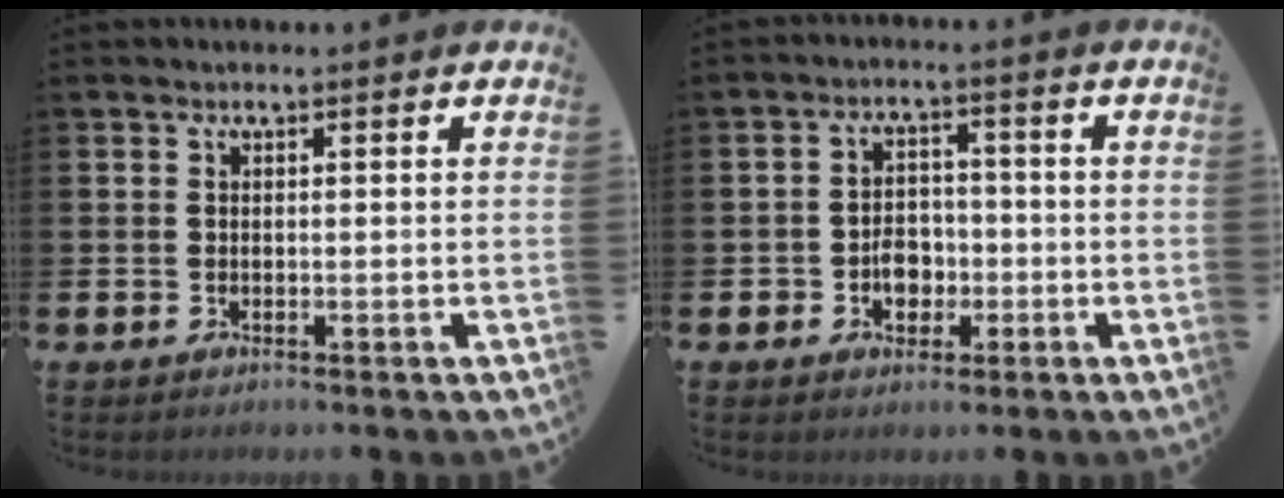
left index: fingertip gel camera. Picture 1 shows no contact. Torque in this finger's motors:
{"motor_torque": [0.25, 0.24, 0.34, 0.08]}